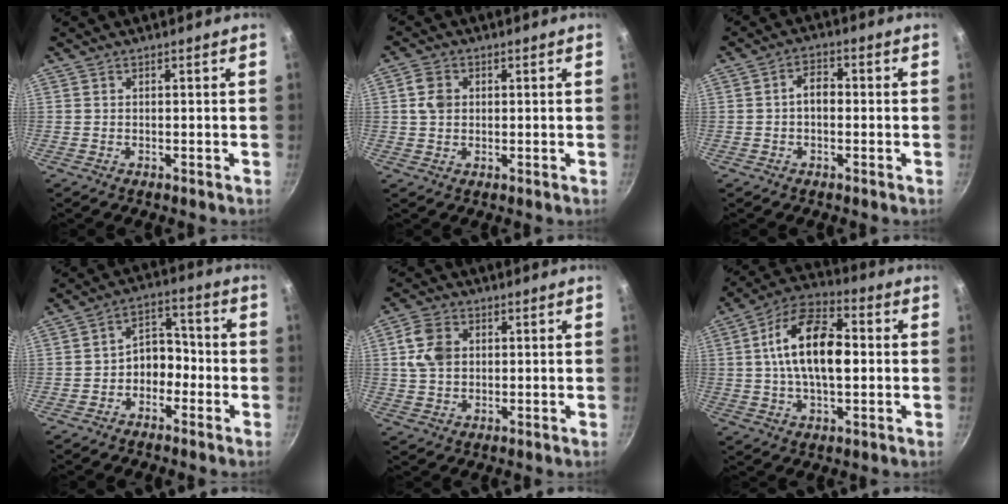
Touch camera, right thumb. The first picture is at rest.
{"total": 4.0, "force": [0.6, 3.1, 2.4], "torque": [-0.043, 0.003, 0.010]}
{"total": 3.9, "force": [-0.4, 2.5, 3.0], "torque": [-0.037, 0.018, -0.013]}
{"total": 7.3, "force": [-2.2, 5.4, 4.3], "torque": [-0.031, 0.041, -0.051]}
{"total": 7.1, "force": [1.3, 5.2, 4.6], "torque": [-0.082, 0.005, 0.024]}
{"total": 16.3, "force": [1.4, 8.4, 13.9], "torque": [-0.238, 0.022, 0.016]}